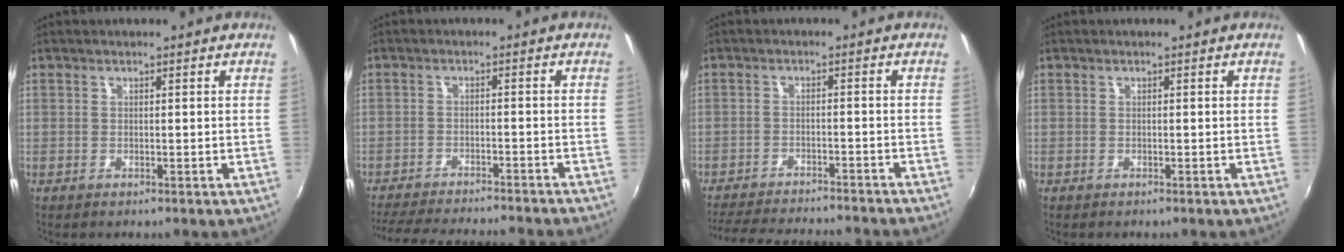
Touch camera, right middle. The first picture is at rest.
{"total": 14.8, "force": [-13.4, 1.2, 6.3], "torque": [-0.134, -0.016, -0.196]}
{"total": 15.3, "force": [-13.9, 1.5, 6.3], "torque": [-0.133, -0.014, -0.202]}
{"total": 0.0}